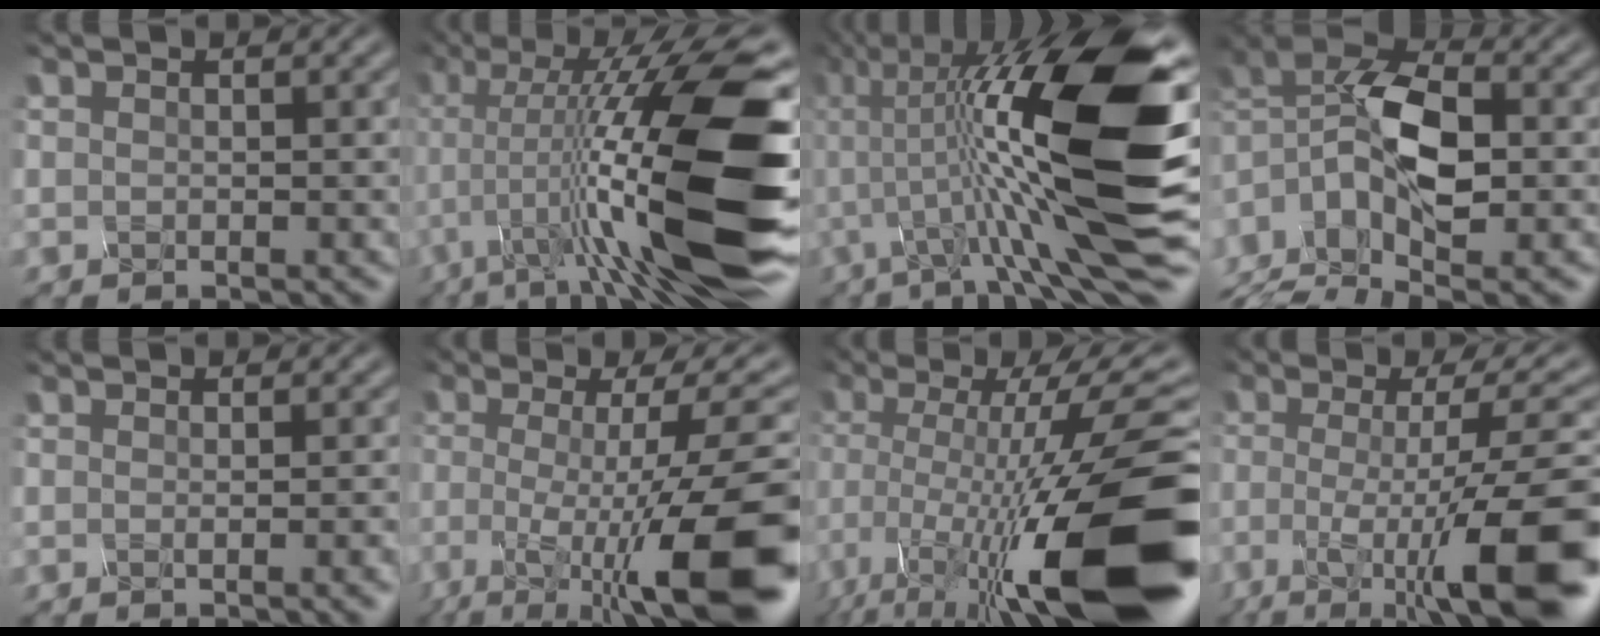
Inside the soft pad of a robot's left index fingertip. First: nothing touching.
{"total": 15.0, "force": [-4.3, 2.7, 14.1], "torque": [-0.235, 0.018, -0.051]}
{"total": 15.4, "force": [-0.9, 2.3, 15.2], "torque": [-0.261, 0.027, -0.002]}
{"total": 10.4, "force": [-5.2, 4.3, 7.9], "torque": [-0.174, 0.003, -0.085]}
{"total": 2.3, "force": [-0.4, 0.9, 2.1], "torque": [-0.016, 0.018, -0.007]}
{"total": 13.1, "force": [-4.2, 3.0, 12.0], "torque": [-0.179, -0.011, -0.046]}
{"total": 17.8, "force": [-7.4, 4.2, 15.6], "torque": [-0.275, 0.013, -0.108]}
{"total": 11.7, "force": [-3.9, 2.5, 10.7], "torque": [-0.151, -0.010, -0.045]}